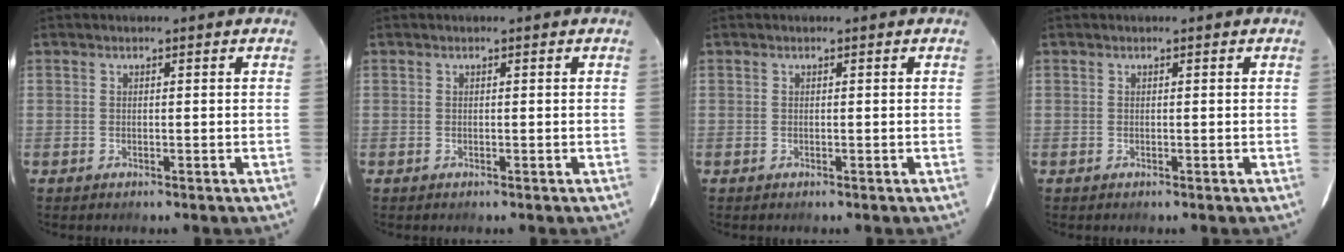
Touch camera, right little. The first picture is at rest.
{"total": 0.0}
{"total": 0.0}
{"total": 0.0}